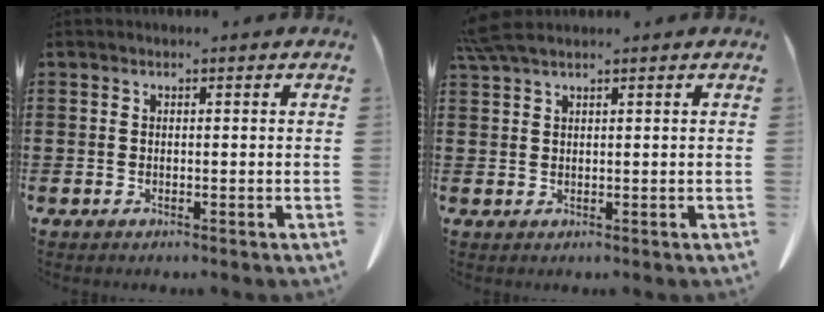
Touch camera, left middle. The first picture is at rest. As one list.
[{"total": 2.8, "force": [2.2, 0.3, 1.7], "torque": [-0.041, 0.002, 0.042]}]